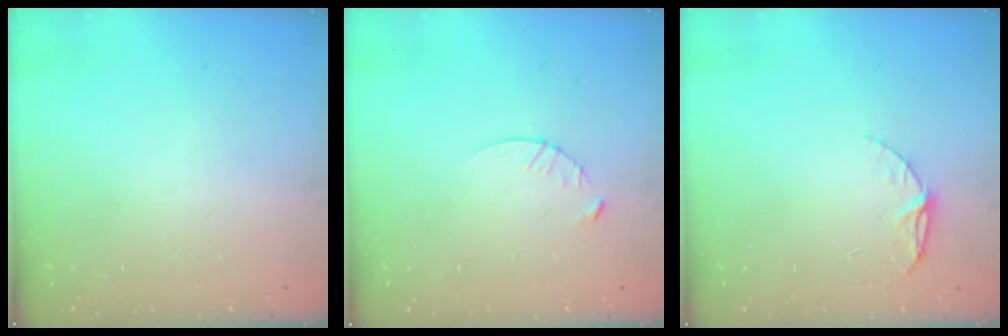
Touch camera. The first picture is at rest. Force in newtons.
{"total": 3.9, "press": 3.8, "slide": 0.4}
{"total": 7.6, "press": 7.6, "slide": 0.6}